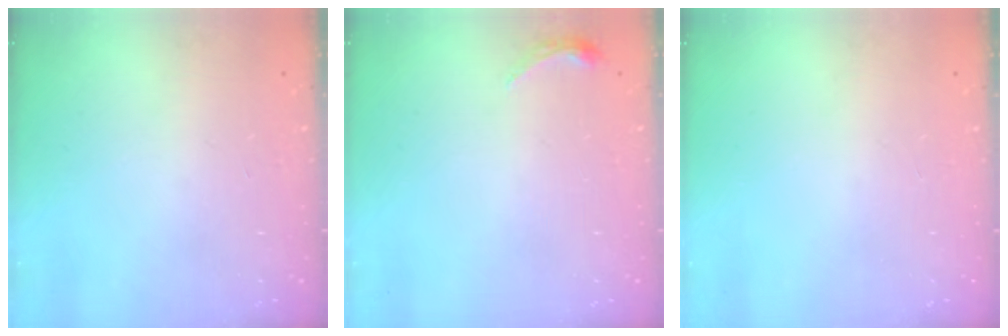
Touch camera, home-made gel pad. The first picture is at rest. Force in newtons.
{"total": 3.4, "press": 3.3, "slide": 0.6}
{"total": 0.0}